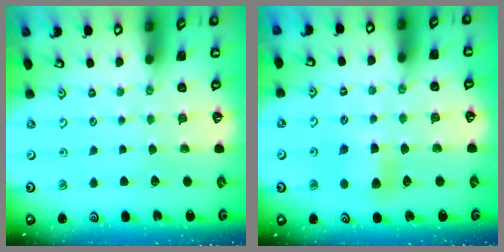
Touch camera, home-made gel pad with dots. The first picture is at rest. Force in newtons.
{"total": 5.6, "press": 5.6, "slide": 0.1}